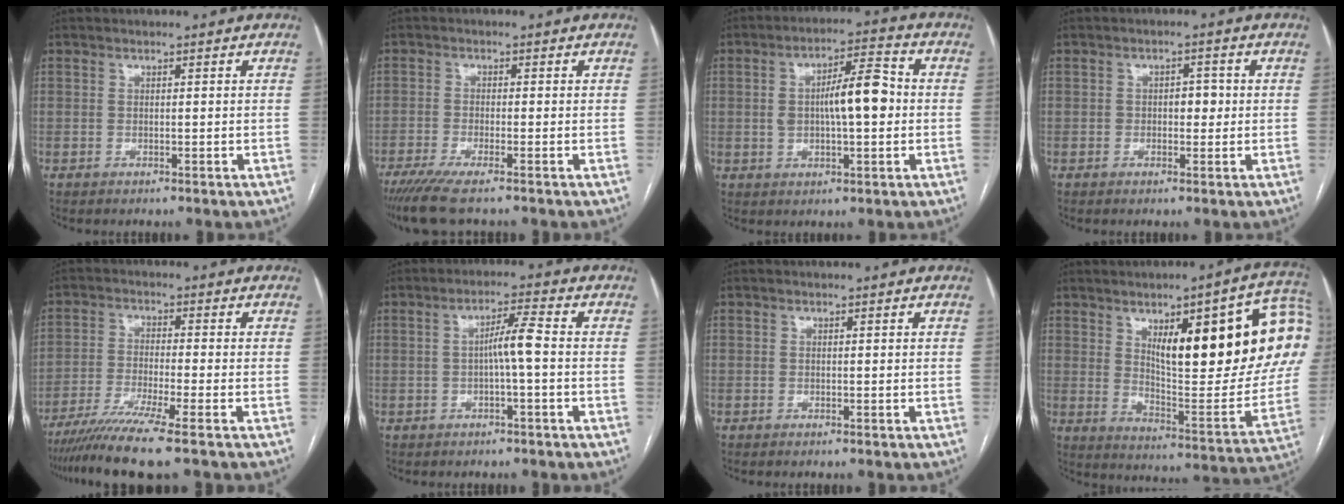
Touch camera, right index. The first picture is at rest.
{"total": 6.8, "force": [-5.2, 0.2, 4.4], "torque": [-0.073, -0.019, -0.086]}
{"total": 9.5, "force": [0.3, 2.7, 9.1], "torque": [-0.156, 0.024, 0.005]}
{"total": 2.8, "force": [0.0, 1.7, 2.3], "torque": [-0.030, 0.008, 0.000]}
{"total": 9.7, "force": [-7.3, -1.6, 6.2], "torque": [-0.104, -0.029, -0.124]}
{"total": 4.2, "force": [-0.5, -0.1, 4.2], "torque": [-0.072, 0.012, -0.006]}
{"total": 0.0}
{"total": 27.9, "force": [8.7, 6.6, 25.7], "torque": [-0.281, 0.027, 0.137]}